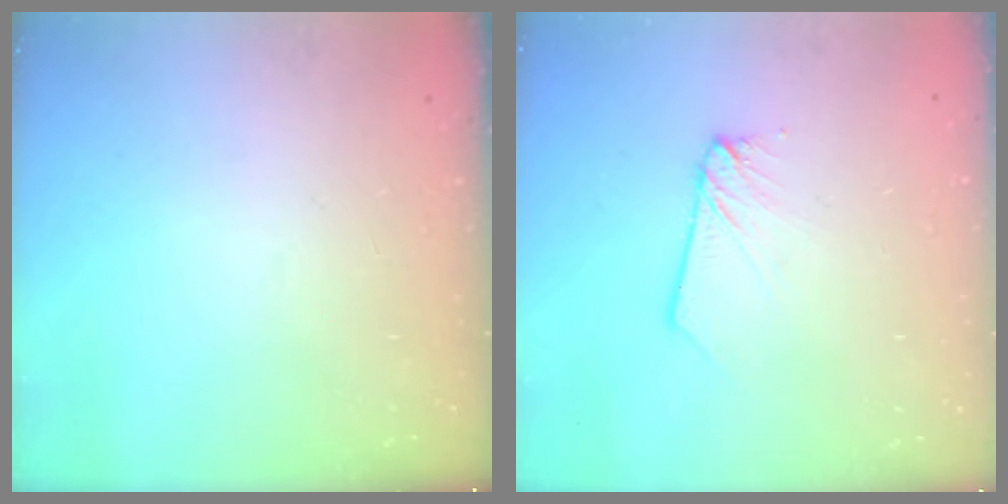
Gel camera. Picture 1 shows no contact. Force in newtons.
{"total": 2.0, "press": 2.0, "slide": 0.2}